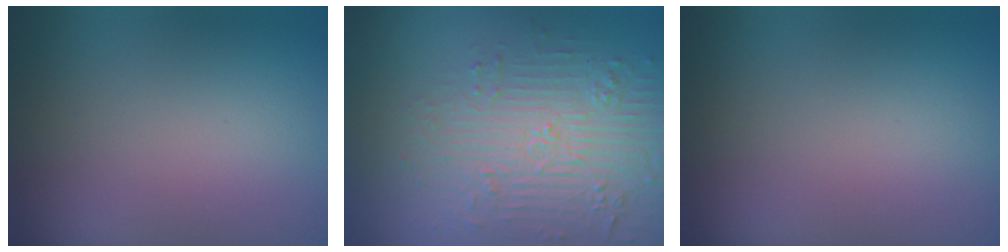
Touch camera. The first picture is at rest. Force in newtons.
{"total": 4.8, "press": 4.2, "slide": 2.2}
{"total": 0.0}